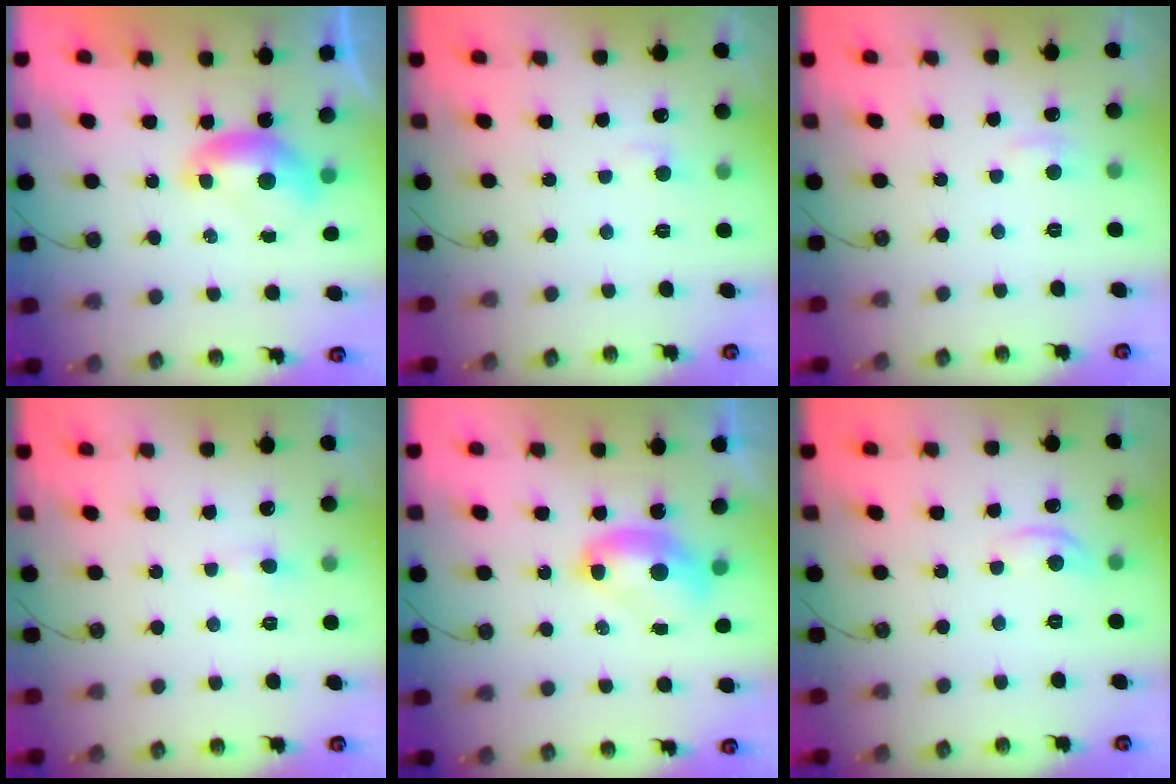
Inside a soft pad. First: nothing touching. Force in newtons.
{"total": 1.3, "press": 1.2, "slide": 0.6}
{"total": 2.5, "press": 2.4, "slide": 0.5}
{"total": 0.8, "press": 0.7, "slide": 0.3}
{"total": 2.8, "press": 2.8, "slide": 0.1}
{"total": 2.8, "press": 2.7, "slide": 0.5}